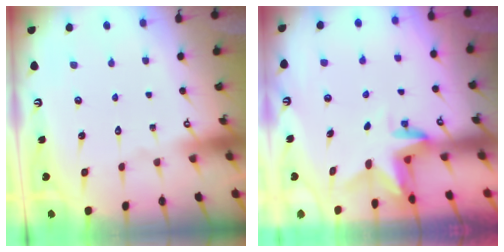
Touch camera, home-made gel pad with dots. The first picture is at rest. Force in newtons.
{"total": 3.0, "press": 3.0, "slide": 0.2}